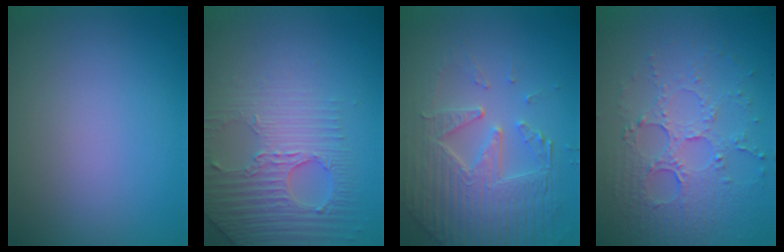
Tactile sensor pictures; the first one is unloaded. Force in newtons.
{"total": 4.1, "press": 3.9, "slide": 1.1}
{"total": 7.4, "press": 5.4, "slide": 5.1}
{"total": 5.6, "press": 3.9, "slide": 4.1}